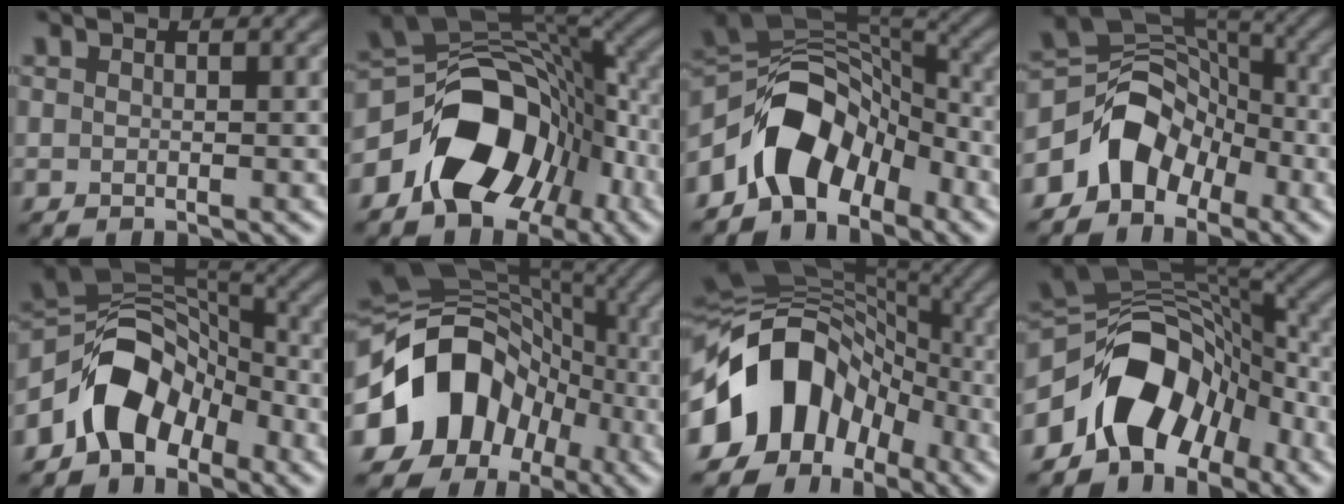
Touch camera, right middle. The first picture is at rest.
{"total": 12.3, "force": [-4.9, 8.2, 7.7], "torque": [-0.111, 0.004, -0.092]}
{"total": 9.0, "force": [-4.8, 5.5, 5.3], "torque": [-0.063, 0.014, -0.096]}
{"total": 6.5, "force": [-3.4, 4.7, 2.9], "torque": [-0.027, 0.008, -0.063]}
{"total": 8.0, "force": [-4.3, 5.1, 4.4], "torque": [-0.052, 0.011, -0.088]}
{"total": 12.3, "force": [-4.1, 9.5, 6.7], "torque": [-0.105, 0.015, -0.081]}
{"total": 12.7, "force": [-4.8, 9.0, 7.6], "torque": [-0.121, 0.022, -0.103]}
{"total": 10.6, "force": [-5.3, 6.6, 6.4], "torque": [-0.081, 0.017, -0.103]}